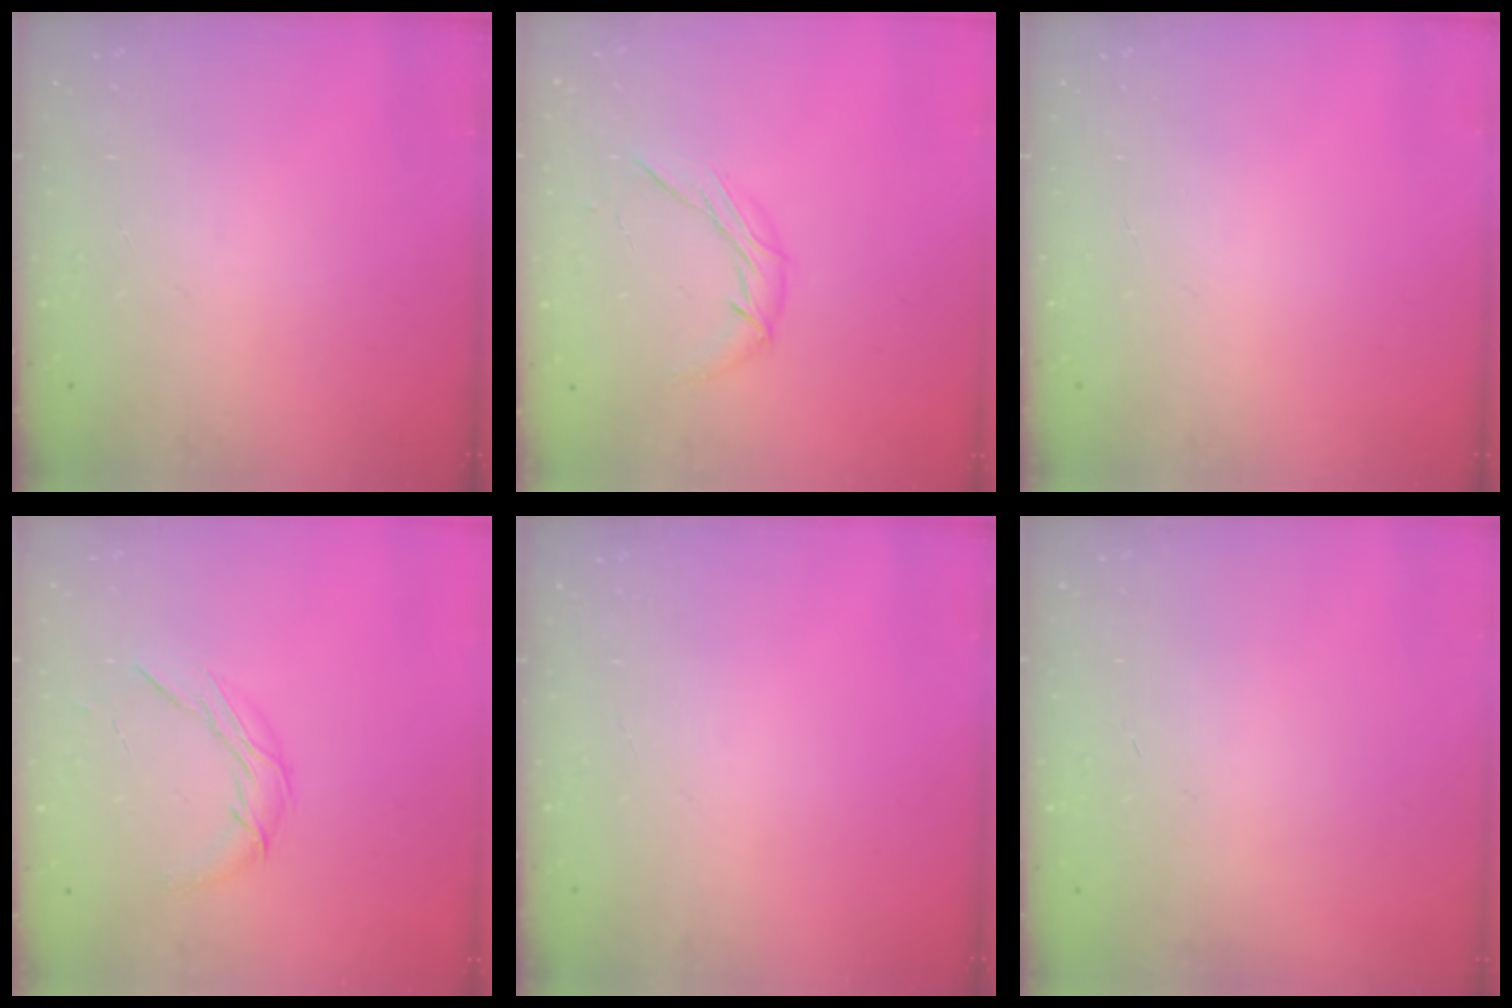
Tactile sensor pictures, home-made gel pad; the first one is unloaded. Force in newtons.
{"total": 6.8, "press": 6.8, "slide": 0.7}
{"total": 0.0}
{"total": 7.9, "press": 7.9, "slide": 0.2}
{"total": 0.0}
{"total": 0.6, "press": 0.5, "slide": 0.2}